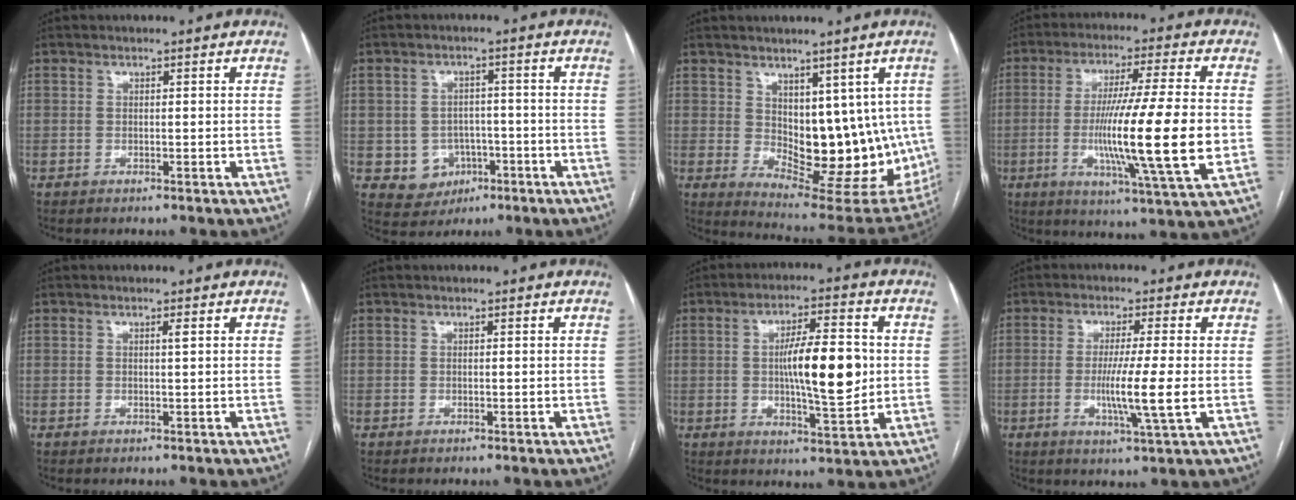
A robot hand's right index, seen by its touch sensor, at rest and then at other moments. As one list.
[{"total": 6.0, "force": [-2.0, 5.4, 1.5], "torque": [-0.020, 0.011, -0.016]}, {"total": 14.8, "force": [1.6, 7.9, 12.5], "torque": [-0.154, -0.013, 0.048]}, {"total": 17.5, "force": [-2.3, -0.6, 17.4], "torque": [-0.307, -0.020, -0.044]}, {"total": 0.7, "force": [0.3, -0.1, 0.6], "torque": [-0.012, 0.000, 0.006]}, {"total": 0.0}, {"total": 11.5, "force": [0.4, 2.3, 11.2], "torque": [-0.187, 0.004, 0.007]}, {"total": 7.6, "force": [-1.0, -0.9, 7.4], "torque": [-0.137, -0.022, -0.020]}]